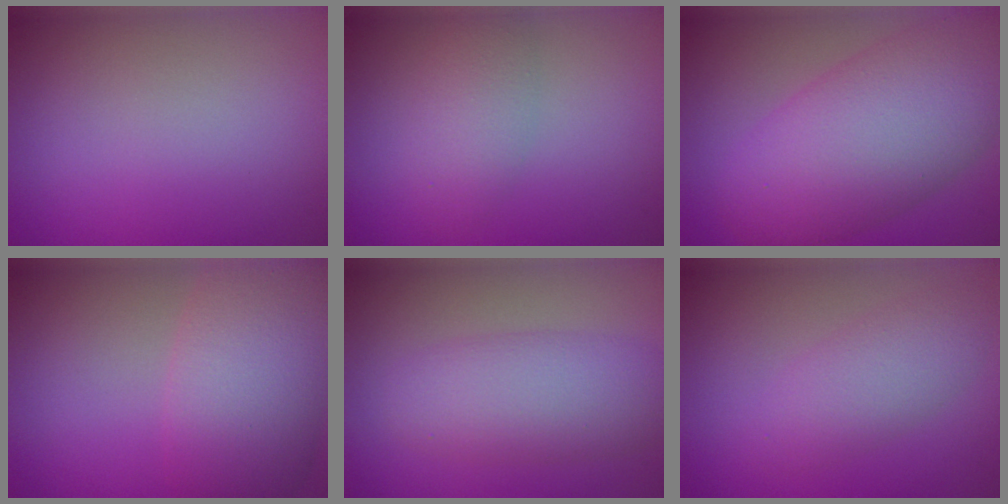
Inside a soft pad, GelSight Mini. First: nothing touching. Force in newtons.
{"total": 2.8, "press": 2.8, "slide": 0.1}
{"total": 9.9, "press": 9.9, "slide": 0.6}
{"total": 8.2, "press": 8.2, "slide": 0.4}
{"total": 5.1, "press": 5.1, "slide": 0.0}
{"total": 3.4, "press": 3.4, "slide": 0.2}